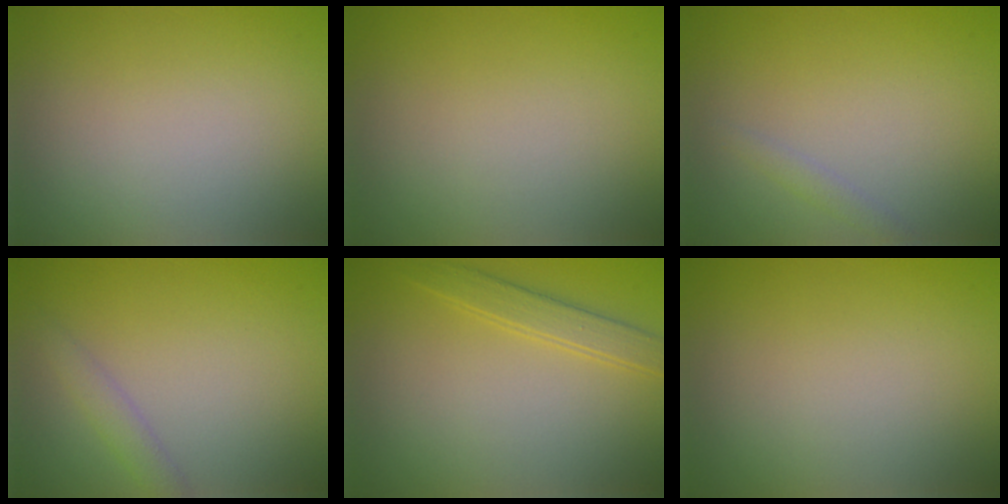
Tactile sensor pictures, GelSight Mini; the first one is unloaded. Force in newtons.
{"total": 0.0}
{"total": 1.0, "press": 1.0, "slide": 0.1}
{"total": 1.7, "press": 1.7, "slide": 0.0}
{"total": 2.2, "press": 2.2, "slide": 0.1}
{"total": 0.0}